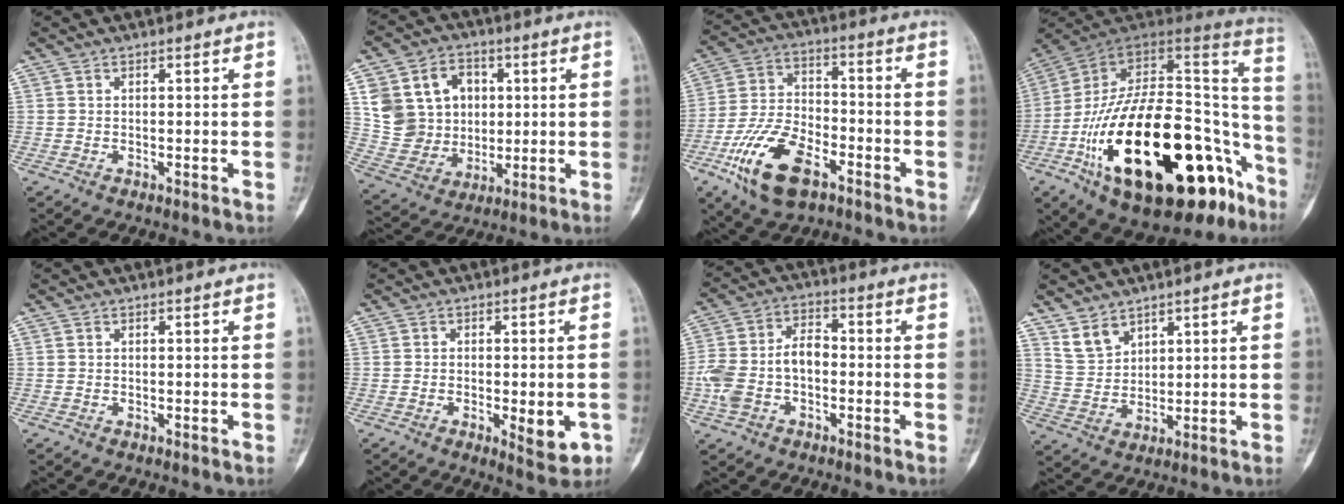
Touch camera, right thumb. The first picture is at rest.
{"total": 15.4, "force": [3.8, 12.9, 7.6], "torque": [-0.097, 0.001, 0.085]}
{"total": 15.4, "force": [-7.5, 8.0, 10.9], "torque": [-0.198, 0.030, -0.139]}
{"total": 37.7, "force": [-14.9, 17.7, 29.8], "torque": [-0.404, 0.072, -0.229]}
{"total": 0.0}
{"total": 6.7, "force": [-2.0, 2.6, 5.8], "torque": [-0.066, -0.004, -0.021]}
{"total": 11.0, "force": [-1.9, 7.1, 8.2], "torque": [-0.168, 0.040, -0.041]}
{"total": 5.2, "force": [4.0, 2.9, 1.7], "torque": [-0.016, -0.027, 0.090]}